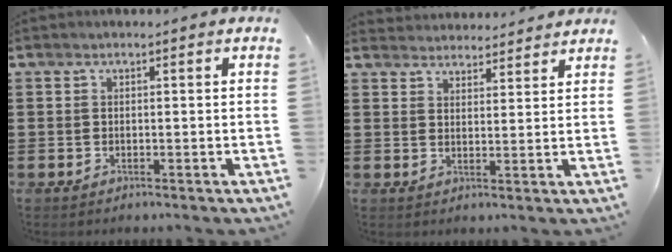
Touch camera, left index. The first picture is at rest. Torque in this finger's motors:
{"motor_torque": [-0.54, -0.74, -0.18, -0.02]}